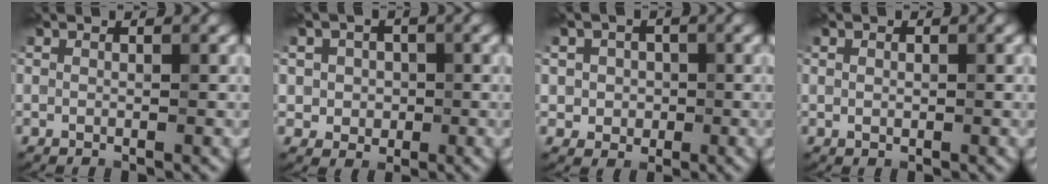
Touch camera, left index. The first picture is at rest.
{"total": 3.2, "force": [0.3, 3.0, 1.3], "torque": [-0.013, 0.009, -0.004]}
{"total": 2.9, "force": [0.2, 2.7, 1.2], "torque": [-0.009, 0.007, -0.008]}
{"total": 0.6, "force": [0.1, 0.5, 0.4], "torque": [-0.011, 0.000, 0.003]}